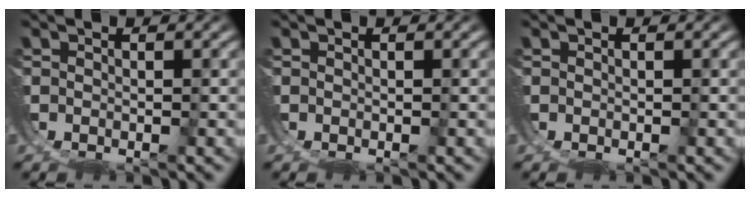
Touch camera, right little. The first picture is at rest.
{"total": 0.0}
{"total": 0.0}